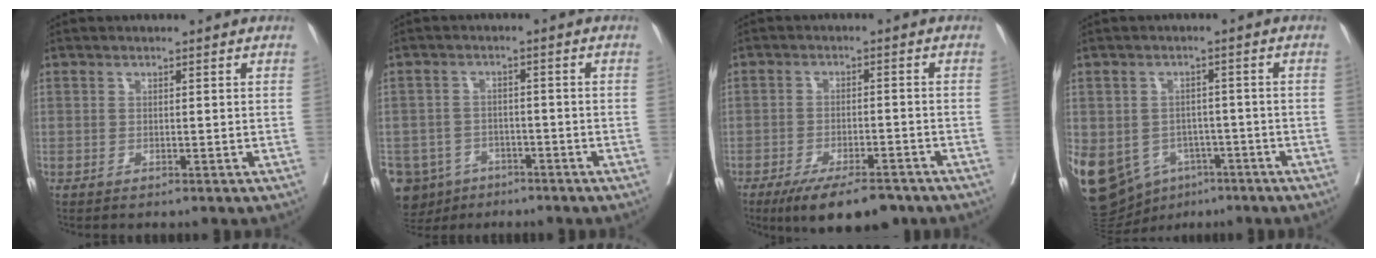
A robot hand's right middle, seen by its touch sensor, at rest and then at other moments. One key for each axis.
{"total": 11.5, "fx": -7.0, "fy": 8.6, "fz": 3.0, "tx": -0.084, "ty": -0.001, "tz": -0.100}
{"total": 10.2, "fx": -7.7, "fy": 3.0, "fz": 6.0, "tx": -0.087, "ty": -0.010, "tz": -0.122}
{"total": 23.4, "fx": -9.9, "fy": 18.1, "fz": 11.1, "tx": -0.335, "ty": -0.013, "tz": -0.135}